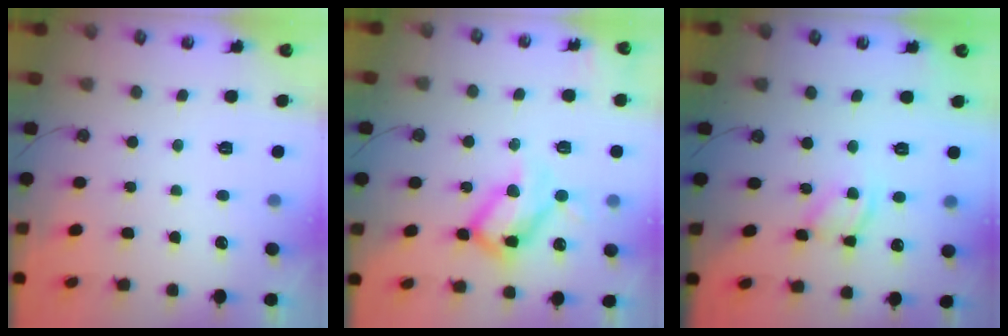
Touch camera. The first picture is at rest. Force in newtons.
{"total": 17.9, "press": 17.8, "slide": 1.9}
{"total": 9.7, "press": 9.7, "slide": 0.6}